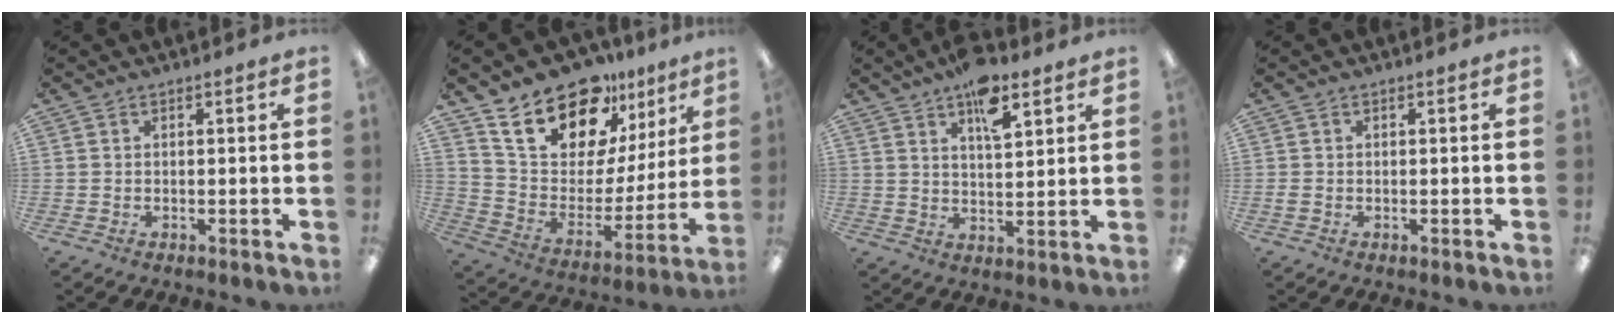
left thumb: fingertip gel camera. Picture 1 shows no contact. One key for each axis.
{"total": 21.0, "fx": 16.0, "fy": 10.2, "fz": 9.1, "tx": -0.169, "ty": -0.105, "tz": 0.288}
{"total": 9.3, "fx": 6.0, "fy": 3.8, "fz": 6.1, "tx": -0.086, "ty": -0.028, "tz": 0.099}
{"total": 1.0, "fx": 0.0, "fy": 0.5, "fz": 0.8, "tx": -0.016, "ty": 0.002, "tz": -0.001}